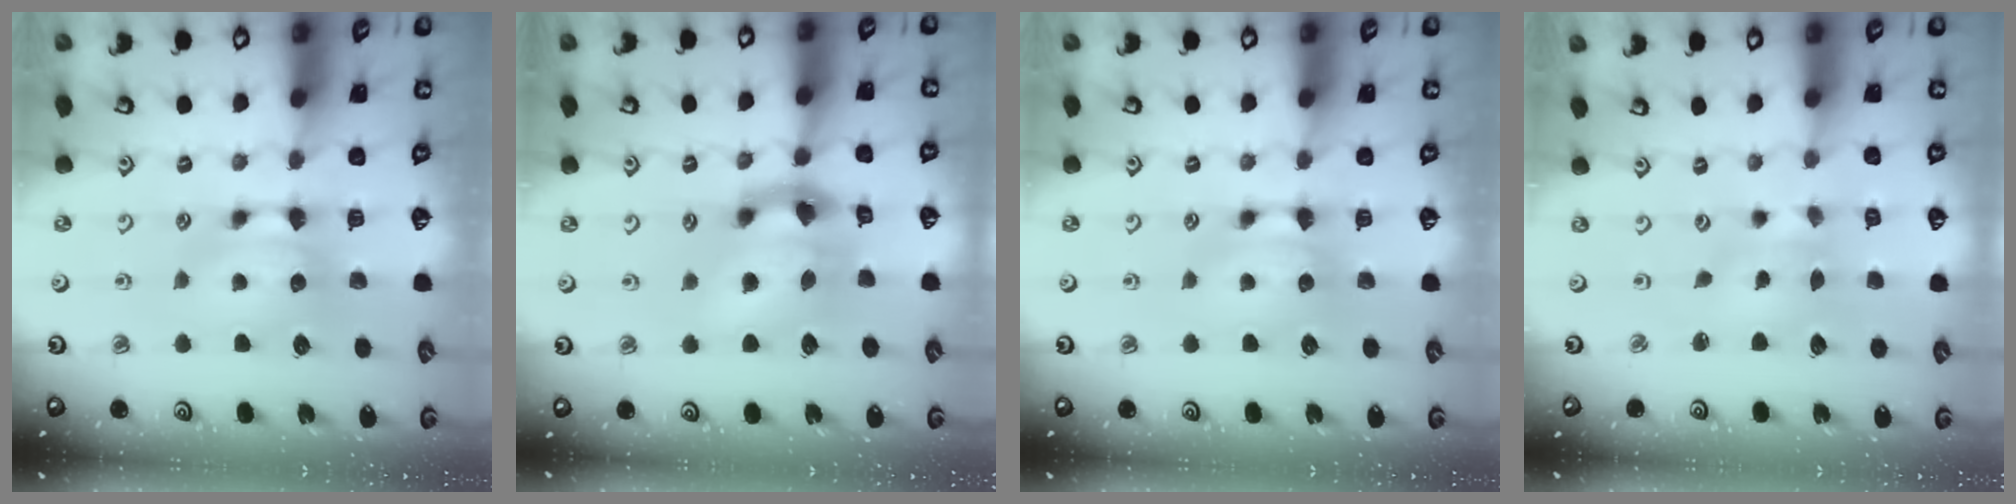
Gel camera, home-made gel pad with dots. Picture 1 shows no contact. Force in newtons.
{"total": 5.5, "press": 5.2, "slide": 1.9}
{"total": 0.0}
{"total": 2.8, "press": 2.6, "slide": 1.0}